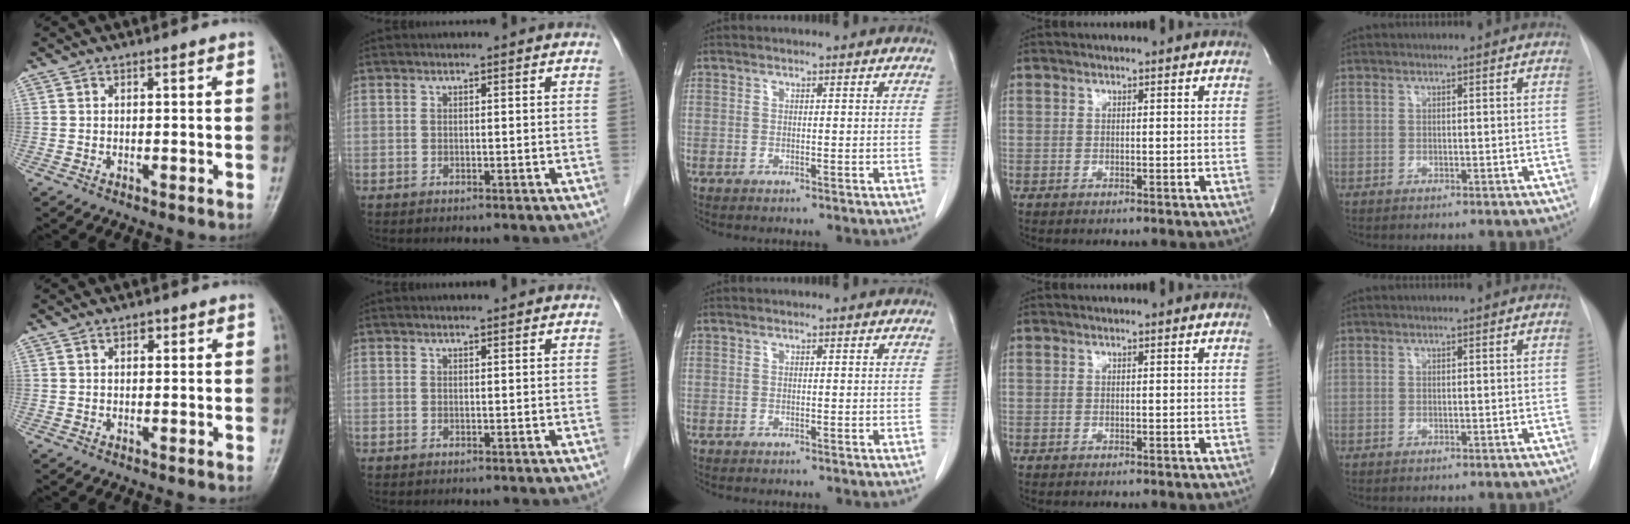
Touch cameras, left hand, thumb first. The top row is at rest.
{"thumb": {"total": 1.7, "force": [0.8, 1.1, 1.1], "torque": [-0.009, 0.000, 0.011]}, "index": {"total": 0.9, "force": [0.8, 0.0, 0.3], "torque": [-0.006, 0.008, 0.014]}}